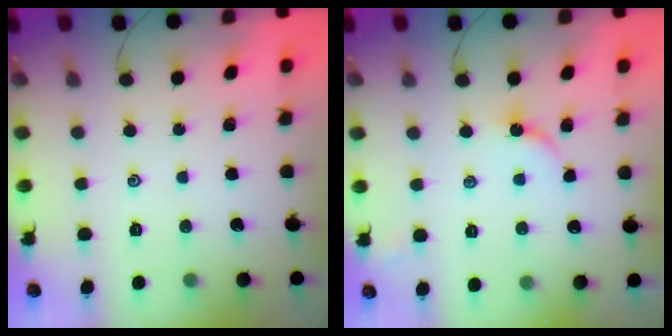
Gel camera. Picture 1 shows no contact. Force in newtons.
{"total": 3.7, "press": 3.7, "slide": 0.4}